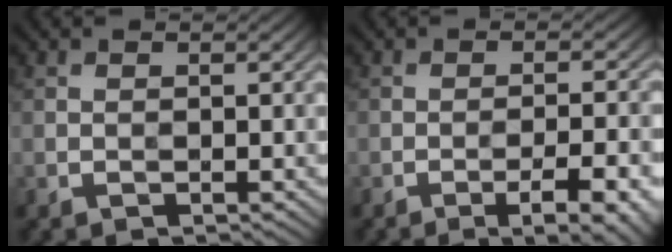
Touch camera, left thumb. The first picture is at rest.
{"total": 8.1, "force": [-4.7, 1.6, 6.4], "torque": [-0.099, 0.010, -0.056]}